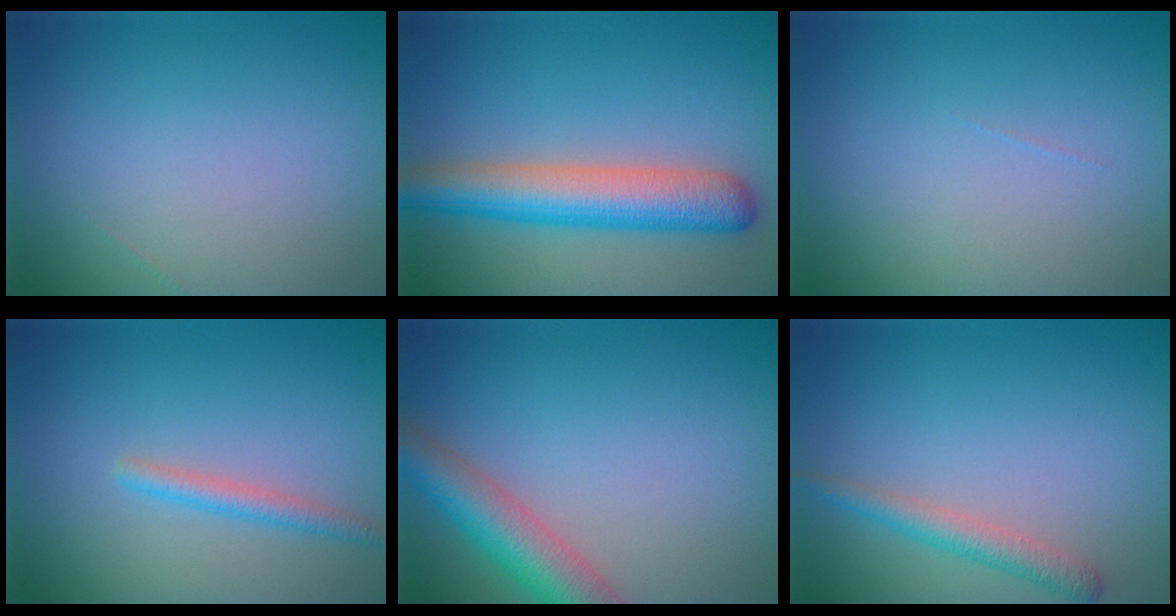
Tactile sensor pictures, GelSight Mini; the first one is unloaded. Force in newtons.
{"total": 6.3, "press": 6.3, "slide": 0.2}
{"total": 0.0}
{"total": 1.8, "press": 1.8, "slide": 0.1}
{"total": 5.5, "press": 5.5, "slide": 0.2}
{"total": 2.2, "press": 2.2, "slide": 0.1}